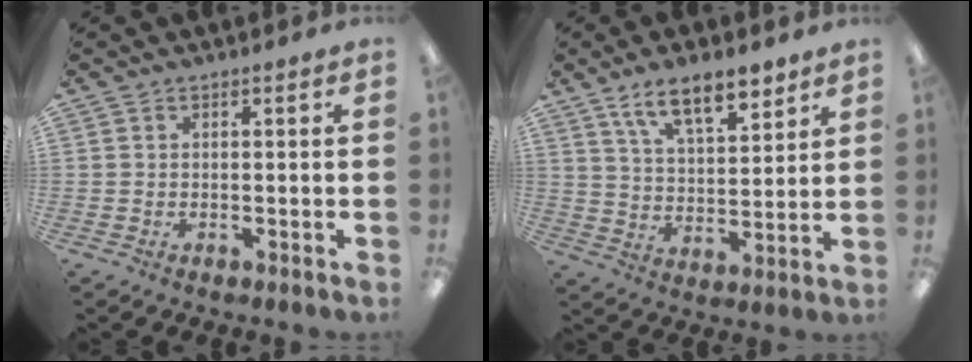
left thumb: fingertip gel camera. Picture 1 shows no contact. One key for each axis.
{"total": 11.6, "fx": 8.8, "fy": 4.3, "fz": 6.1, "tx": -0.093, "ty": -0.045, "tz": 0.157}